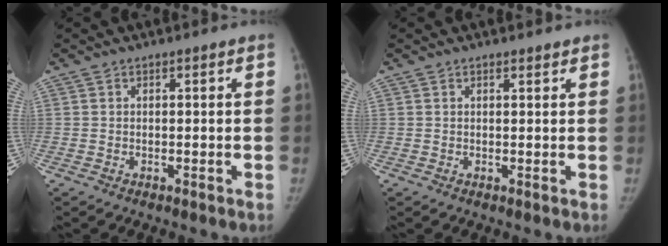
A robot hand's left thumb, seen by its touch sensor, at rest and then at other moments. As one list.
[{"total": 1.0, "force": [0.9, 0.3, 0.4], "torque": [-0.006, -0.005, 0.013]}]